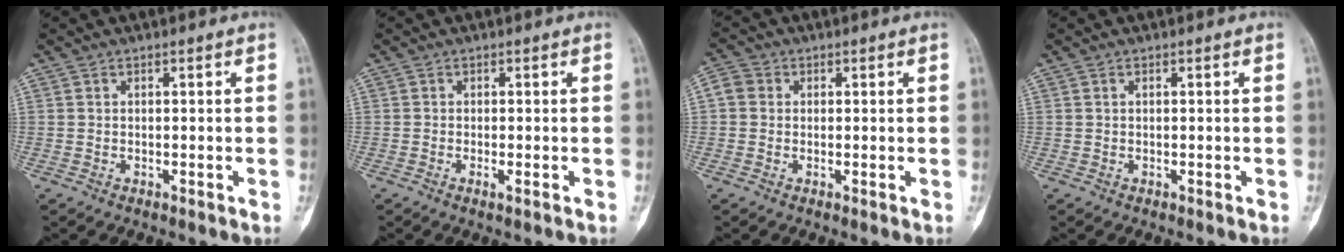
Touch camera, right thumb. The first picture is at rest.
{"total": 1.0, "force": [-0.3, 0.1, 0.9], "torque": [-0.019, -0.004, -0.007]}
{"total": 3.4, "force": [0.5, 3.1, 1.3], "torque": [-0.019, 0.011, 0.005]}
{"total": 0.0}